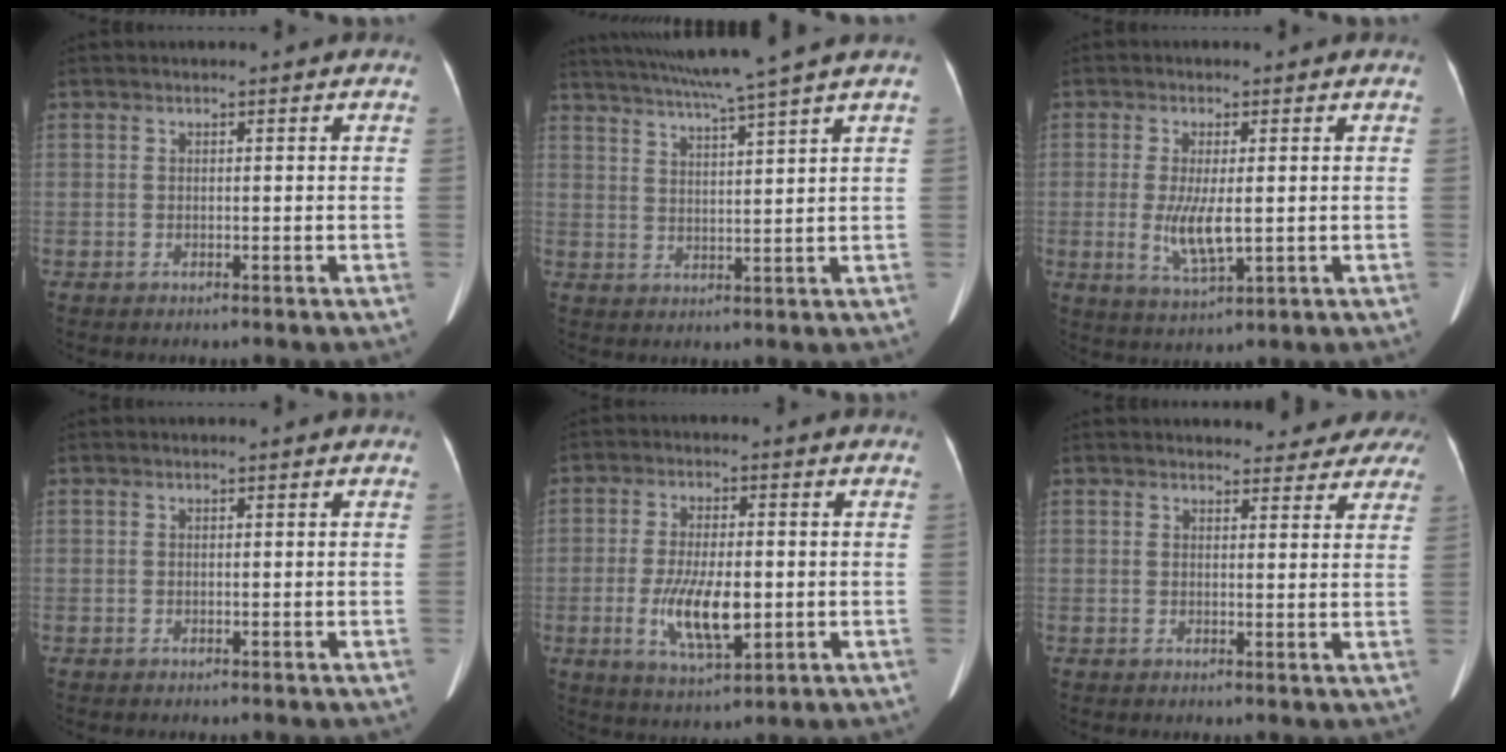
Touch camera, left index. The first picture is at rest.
{"total": 11.4, "force": [9.4, -2.4, 5.9], "torque": [-0.104, -0.002, 0.143]}
{"total": 5.9, "force": [-0.3, 1.5, 5.7], "torque": [-0.121, -0.016, -0.002]}
{"total": 0.0}
{"total": 9.0, "force": [-1.7, 2.9, 8.4], "torque": [-0.166, -0.012, -0.024]}
{"total": 10.6, "force": [10.0, 3.0, 1.9], "torque": [0.007, -0.001, 0.091]}